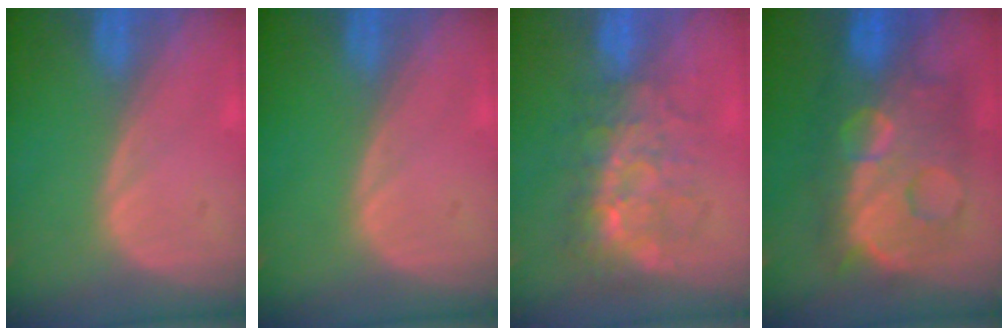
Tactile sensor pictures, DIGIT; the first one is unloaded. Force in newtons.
{"total": 0.0}
{"total": 9.0, "press": 7.6, "slide": 4.7}
{"total": 12.4, "press": 12.3, "slide": 1.2}